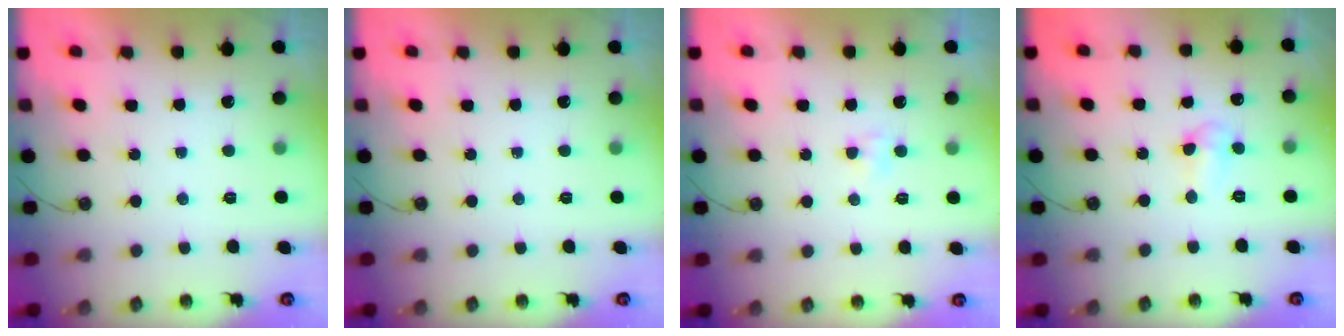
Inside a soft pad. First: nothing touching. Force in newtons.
{"total": 0.0}
{"total": 2.4, "press": 2.3, "slide": 0.3}
{"total": 3.5, "press": 3.4, "slide": 0.8}